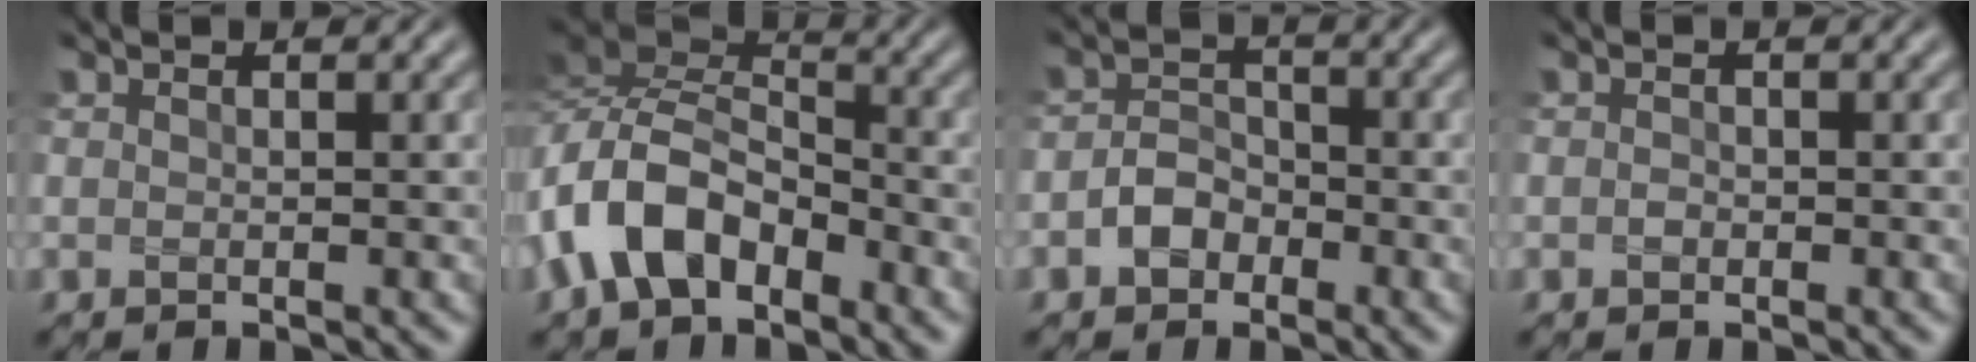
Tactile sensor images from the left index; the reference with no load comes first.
{"total": 7.4, "force": [-3.7, 4.6, 4.4], "torque": [-0.088, 0.006, -0.088]}
{"total": 2.7, "force": [-1.3, 2.0, 1.2], "torque": [-0.021, 0.007, -0.028]}
{"total": 0.6, "force": [-0.2, 0.5, 0.3], "torque": [-0.005, -0.002, -0.004]}